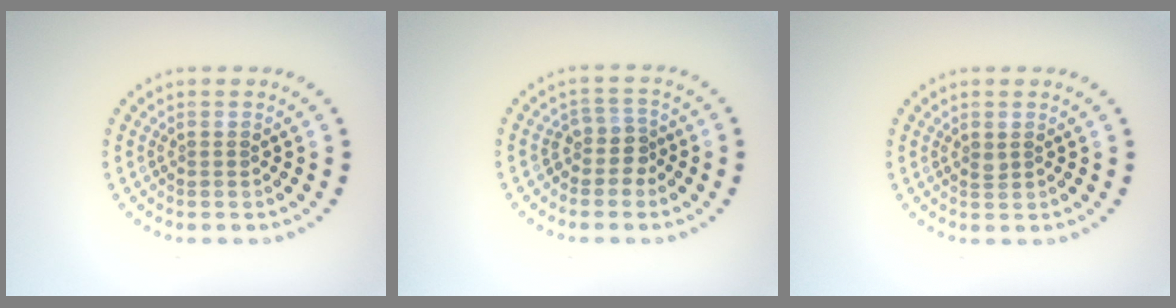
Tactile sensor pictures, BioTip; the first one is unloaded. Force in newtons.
{"total": 1.9, "press": 1.6, "slide": 1.2}
{"total": 0.6, "press": 0.6, "slide": 0.3}